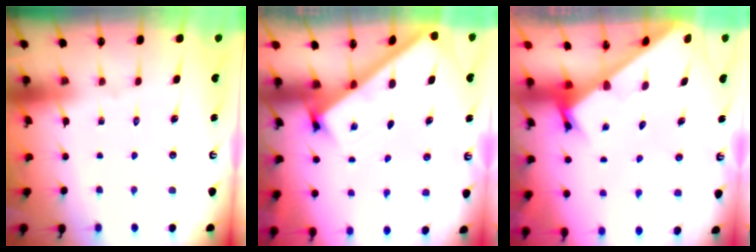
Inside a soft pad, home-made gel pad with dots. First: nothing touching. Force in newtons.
{"total": 2.6, "press": 2.6, "slide": 0.3}
{"total": 2.2, "press": 2.2, "slide": 0.1}